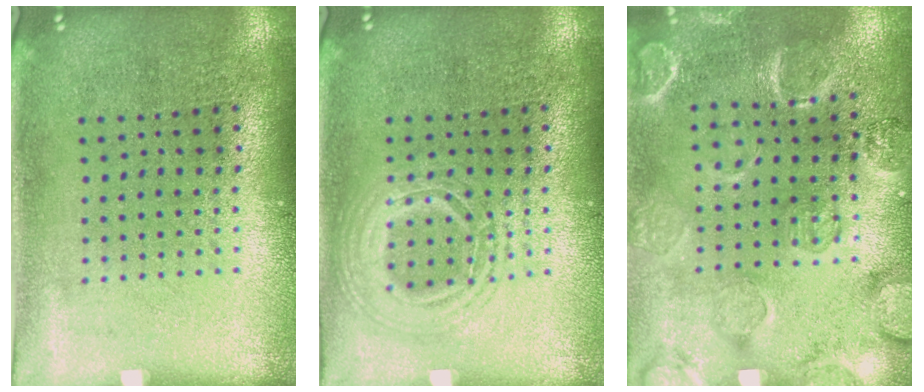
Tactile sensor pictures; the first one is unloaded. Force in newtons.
{"total": 2.5, "press": 2.5, "slide": 0.3}
{"total": 2.5, "press": 2.2, "slide": 1.1}